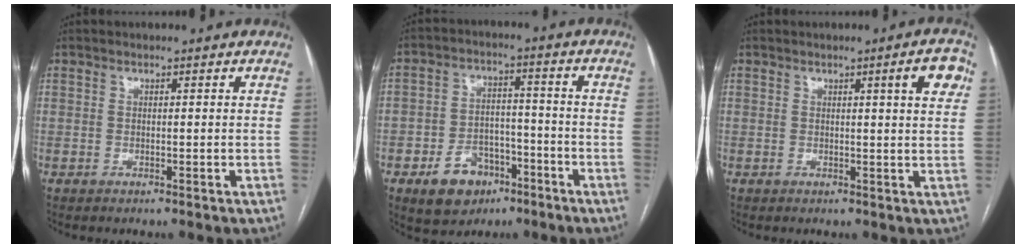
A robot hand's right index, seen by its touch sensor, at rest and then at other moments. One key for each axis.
{"total": 9.1, "fx": -5.0, "fy": 6.3, "fz": 4.3, "tx": -0.074, "ty": 0.017, "tz": -0.073}
{"total": 4.4, "fx": 1.7, "fy": 0.1, "fz": 4.1, "tx": -0.045, "ty": -0.003, "tz": 0.019}